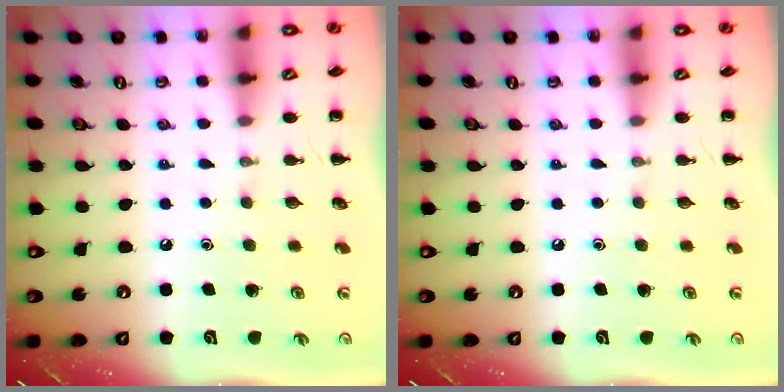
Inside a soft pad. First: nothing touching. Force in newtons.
{"total": 0.0}